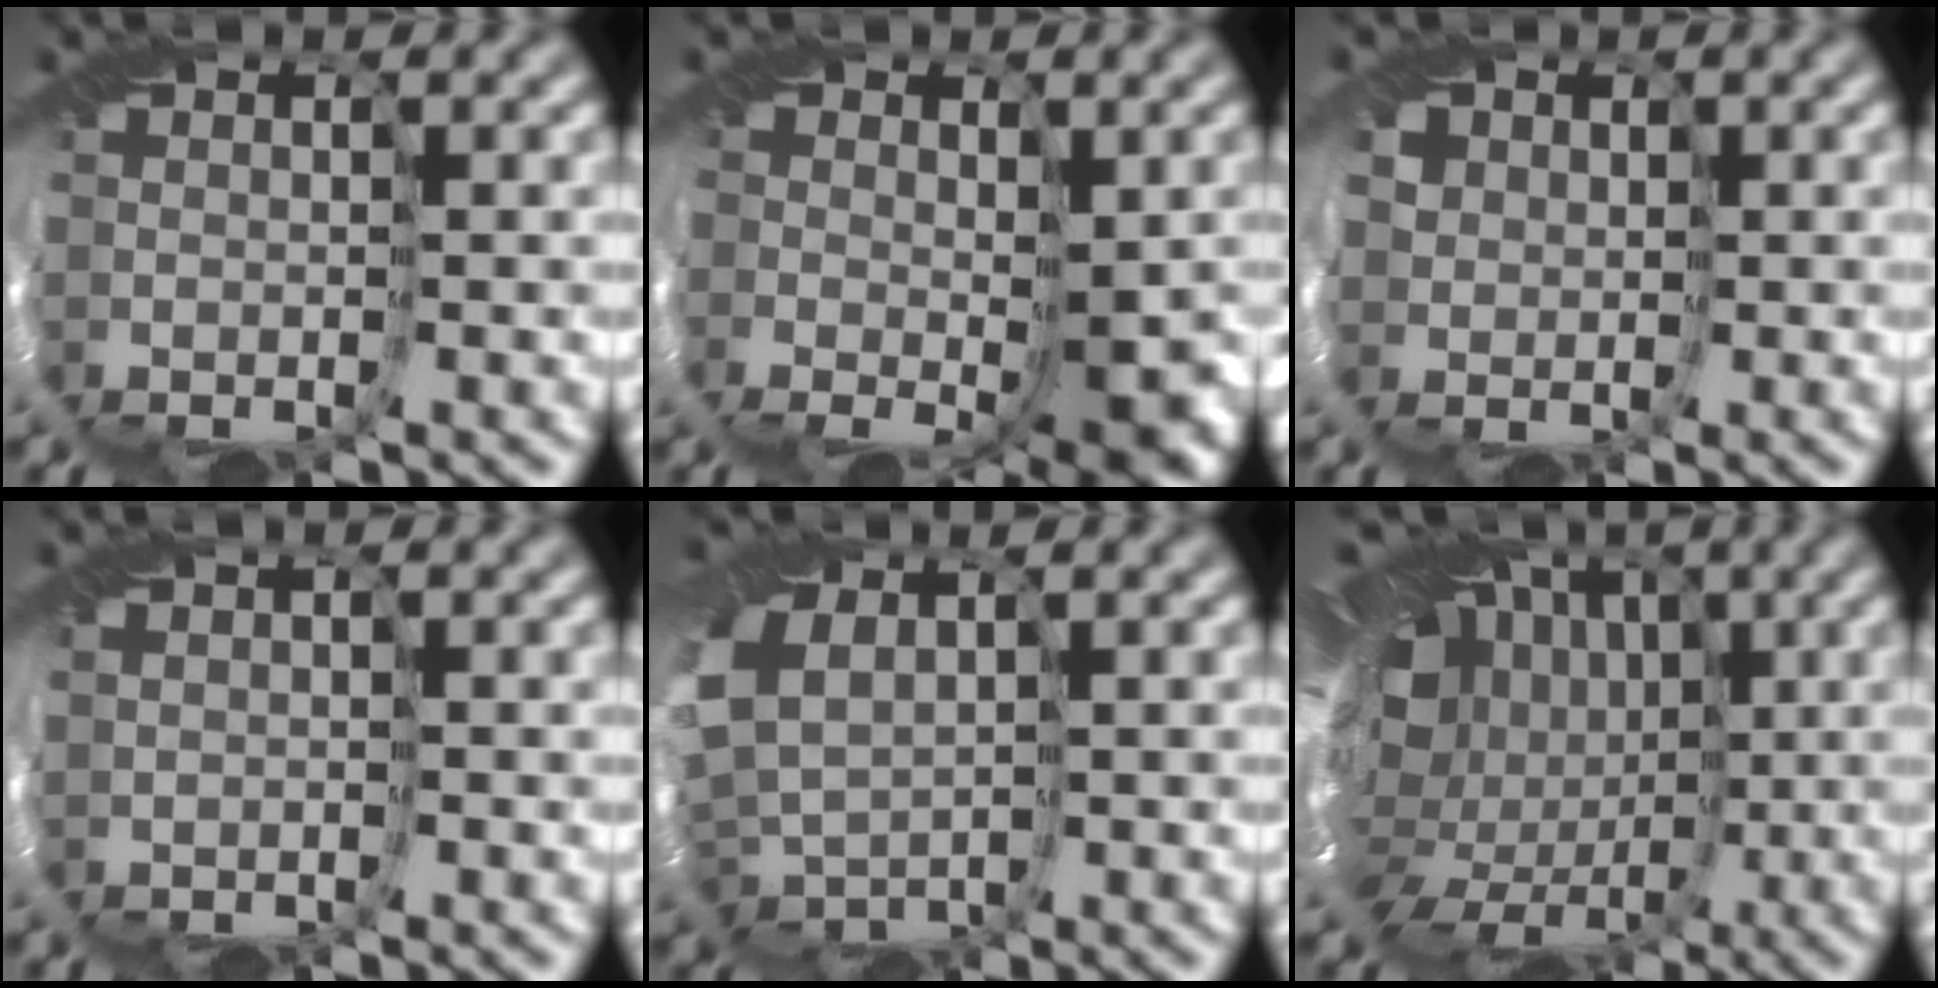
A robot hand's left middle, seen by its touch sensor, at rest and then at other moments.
{"total": 7.6, "force": [-1.1, 4.0, 6.4], "torque": [-0.111, -0.019, -0.009]}
{"total": 6.1, "force": [2.9, 4.8, 2.3], "torque": [-0.055, 0.024, 0.035]}
{"total": 0.8, "force": [0.6, 0.4, 0.3], "torque": [-0.004, 0.006, 0.016]}
{"total": 5.7, "force": [1.4, 3.7, 4.1], "torque": [-0.114, 0.000, 0.023]}
{"total": 17.5, "force": [-0.1, 13.1, 11.7], "torque": [-0.197, 0.014, -0.025]}